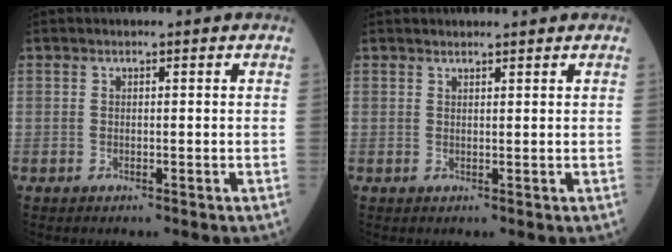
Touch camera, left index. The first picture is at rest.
{"total": 2.3, "force": [2.2, 0.1, 0.5], "torque": [-0.009, 0.010, 0.032]}